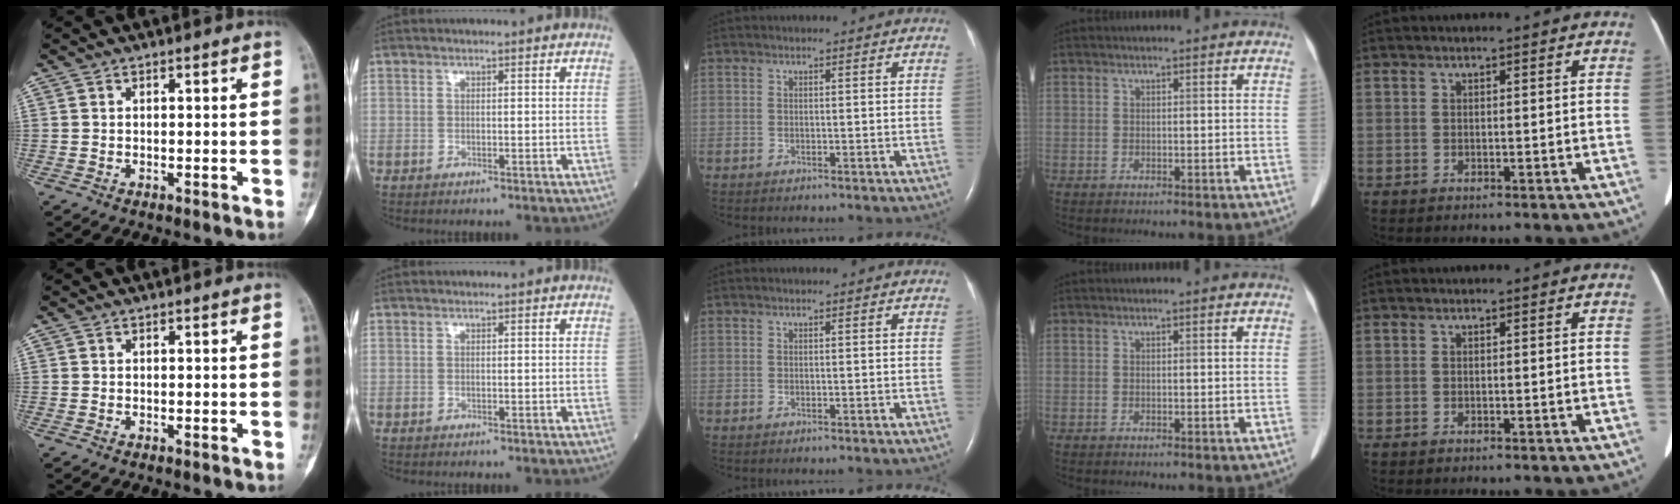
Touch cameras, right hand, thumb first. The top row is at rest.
{}